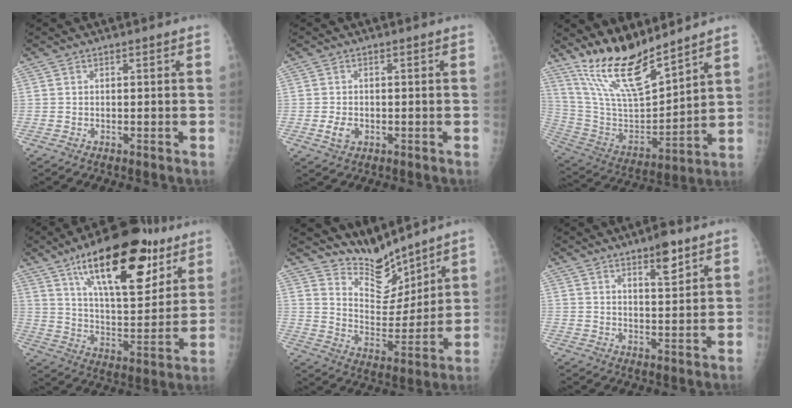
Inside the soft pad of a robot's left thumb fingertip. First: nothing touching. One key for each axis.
{"total": 2.8, "fx": -0.7, "fy": 2.0, "fz": 1.8, "tx": -0.030, "ty": 0.001, "tz": -0.010}
{"total": 16.9, "fx": 13.6, "fy": 3.9, "fz": 9.2, "tx": -0.149, "ty": -0.077, "tz": 0.271}
{"total": 25.3, "fx": 14.1, "fy": 10.0, "fz": 18.4, "tx": -0.247, "ty": -0.045, "tz": 0.229}
{"total": 10.5, "fx": 9.7, "fy": 3.4, "fz": 2.3, "tx": -0.007, "ty": -0.080, "tz": 0.186}
{"total": 5.9, "fx": 3.7, "fy": 1.7, "fz": 4.3, "tx": -0.053, "ty": -0.023, "tz": 0.055}